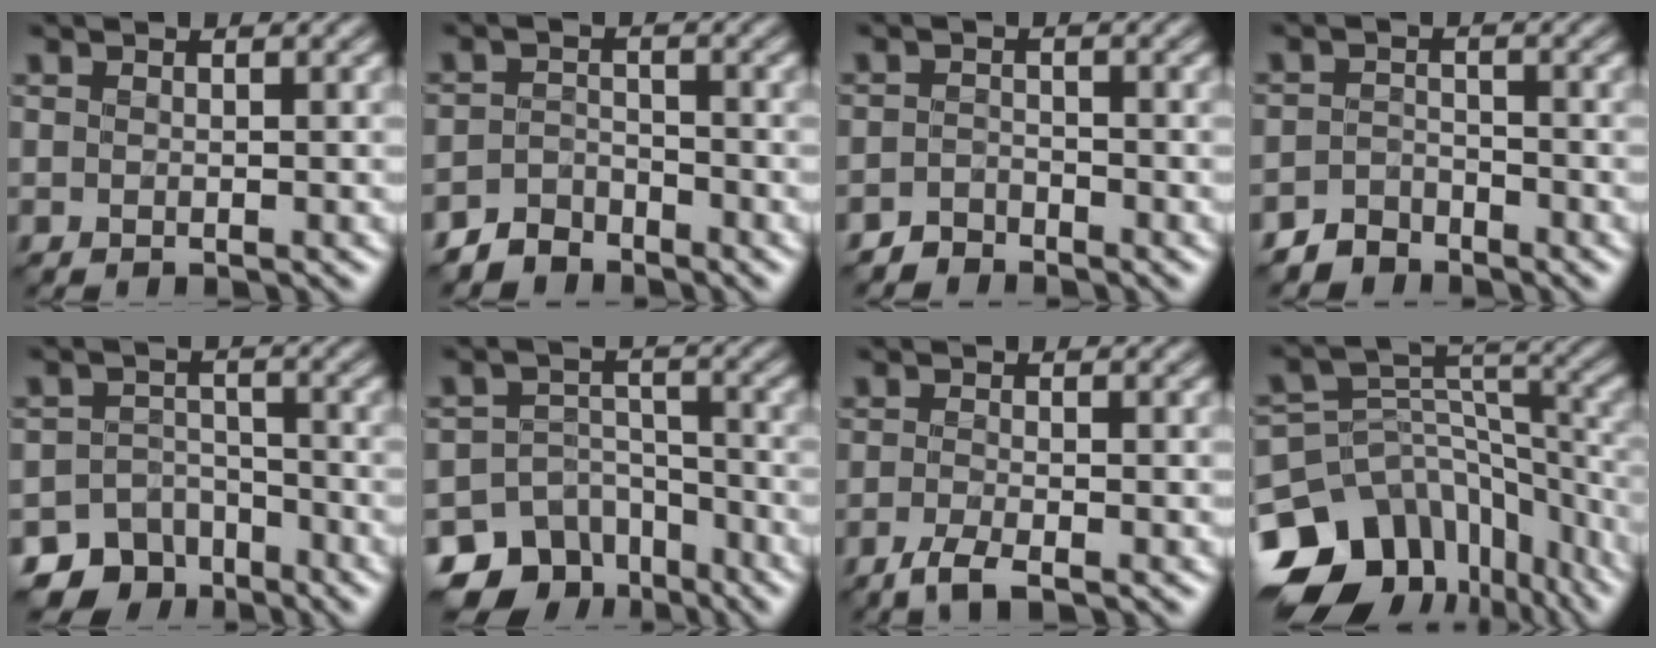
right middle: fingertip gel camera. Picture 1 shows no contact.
{"total": 2.8, "force": [-2.6, 1.1, 0.1], "torque": [0.000, 0.005, -0.058]}
{"total": 1.6, "force": [-1.6, 0.4, -0.1], "torque": [0.002, 0.007, -0.035]}
{"total": 2.5, "force": [-2.3, 1.0, 0.1], "torque": [0.001, 0.005, -0.052]}
{"total": 6.2, "force": [-4.6, 4.0, 0.9], "torque": [0.007, -0.008, -0.069]}
{"total": 9.6, "force": [-6.8, 6.5, 2.1], "torque": [-0.027, -0.005, -0.106]}
{"total": 2.1, "force": [-1.4, 0.3, 1.5], "torque": [-0.037, -0.005, -0.036]}
{"total": 15.6, "force": [-9.7, 10.7, 5.9], "torque": [-0.147, 0.000, -0.126]}